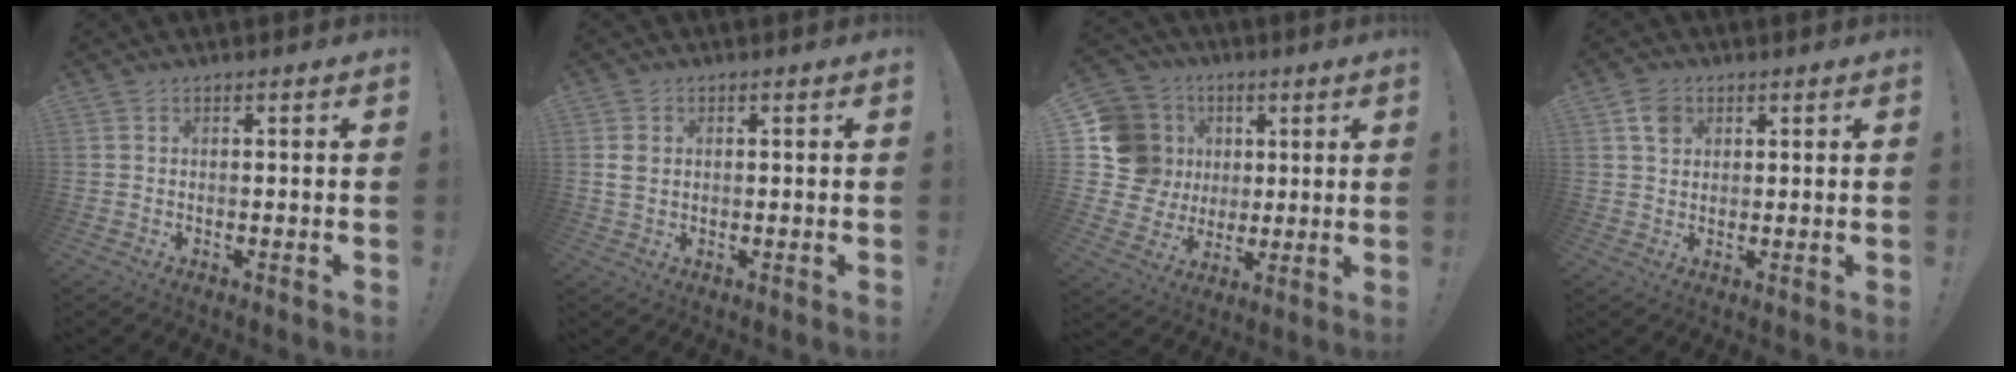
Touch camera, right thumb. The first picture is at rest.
{"total": 2.8, "force": [0.7, 2.1, 1.8], "torque": [-0.026, 0.003, 0.013]}
{"total": 16.5, "force": [3.3, 14.7, 6.7], "torque": [-0.122, 0.001, 0.091]}
{"total": 3.9, "force": [1.9, 3.0, 1.6], "torque": [-0.017, -0.003, 0.033]}